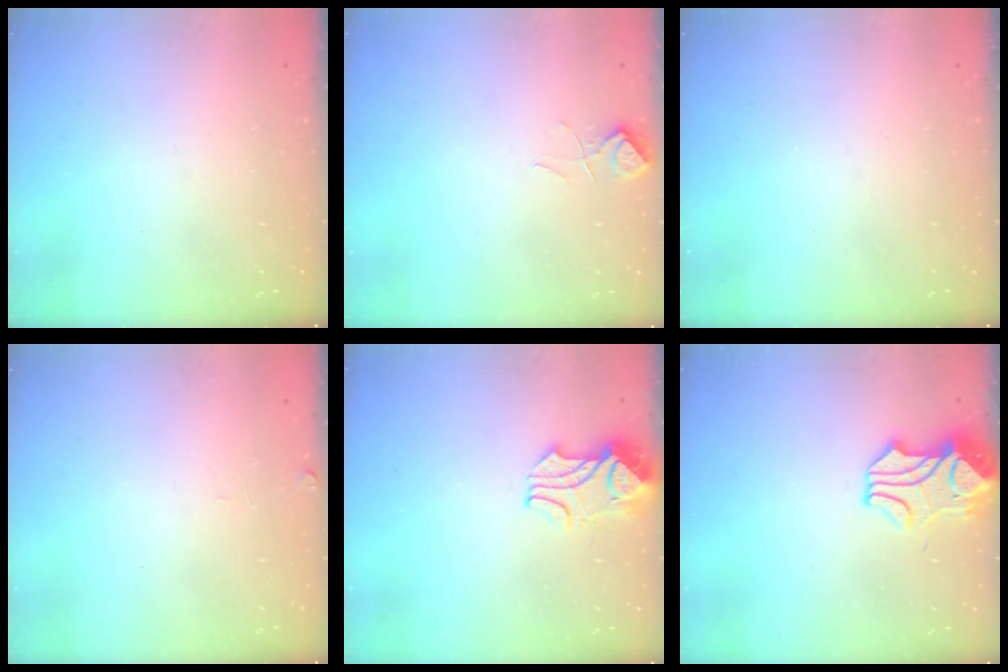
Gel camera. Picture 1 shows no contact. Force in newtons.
{"total": 1.2, "press": 1.0, "slide": 0.6}
{"total": 0.0}
{"total": 1.3, "press": 1.2, "slide": 0.5}
{"total": 2.2, "press": 2.0, "slide": 0.8}
{"total": 2.8, "press": 2.5, "slide": 1.1}